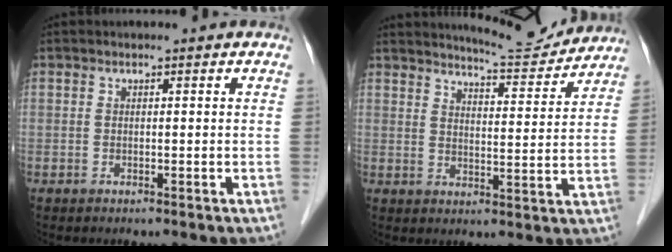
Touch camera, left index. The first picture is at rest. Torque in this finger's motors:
{"motor_torque": [1.02, -1.12, 0.31, 0.05]}